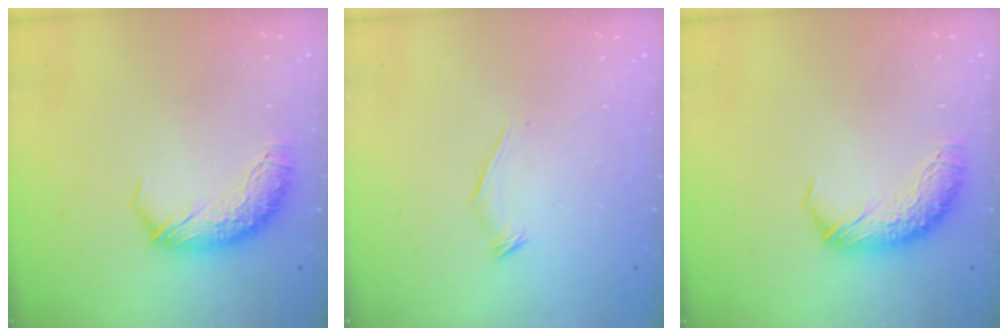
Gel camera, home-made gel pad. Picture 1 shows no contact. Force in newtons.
{"total": 7.0, "press": 6.9, "slide": 0.7}
{"total": 0.0}